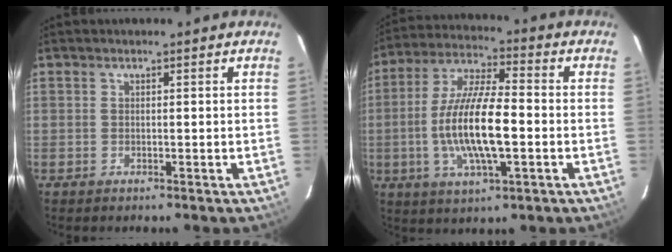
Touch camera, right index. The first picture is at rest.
{"total": 14.8, "force": [-2.6, 4.0, 14.0], "torque": [-0.281, -0.002, -0.049]}